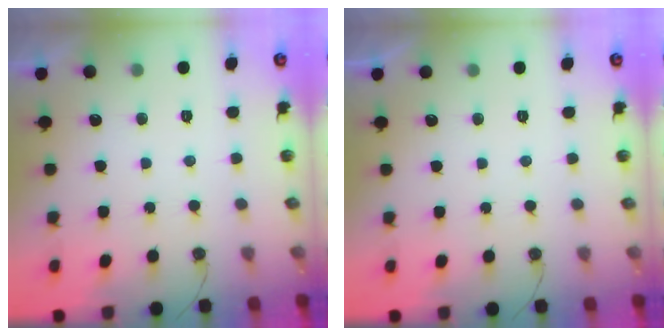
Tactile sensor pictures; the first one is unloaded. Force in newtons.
{"total": 0.0}